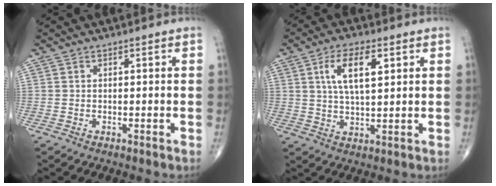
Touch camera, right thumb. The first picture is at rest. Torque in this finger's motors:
{"motor_torque": [-0.41, 0.51, 0.97, 0.36, 0.34]}